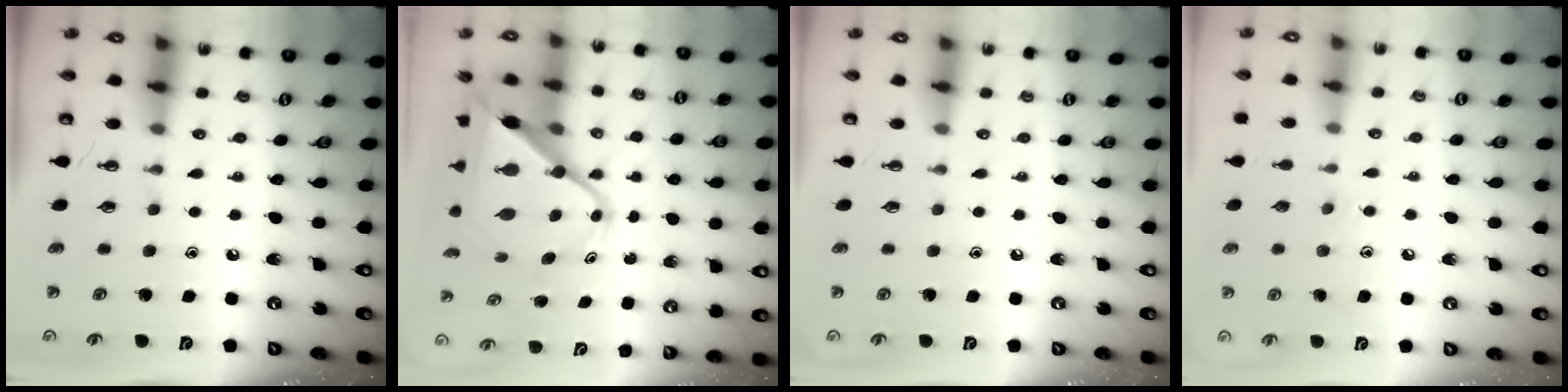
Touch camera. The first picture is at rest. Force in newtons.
{"total": 13.7, "press": 13.6, "slide": 1.1}
{"total": 0.0}
{"total": 7.5, "press": 7.5, "slide": 0.6}